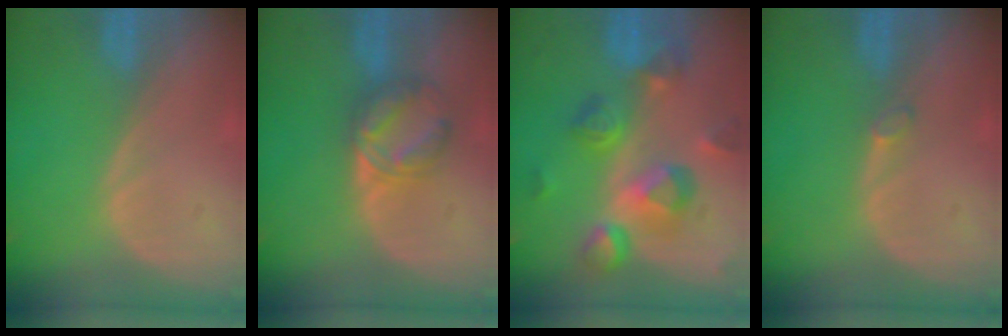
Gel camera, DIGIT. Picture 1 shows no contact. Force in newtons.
{"total": 5.7, "press": 5.7, "slide": 0.7}
{"total": 10.4, "press": 9.3, "slide": 4.7}
{"total": 0.9, "press": 0.9, "slide": 0.3}